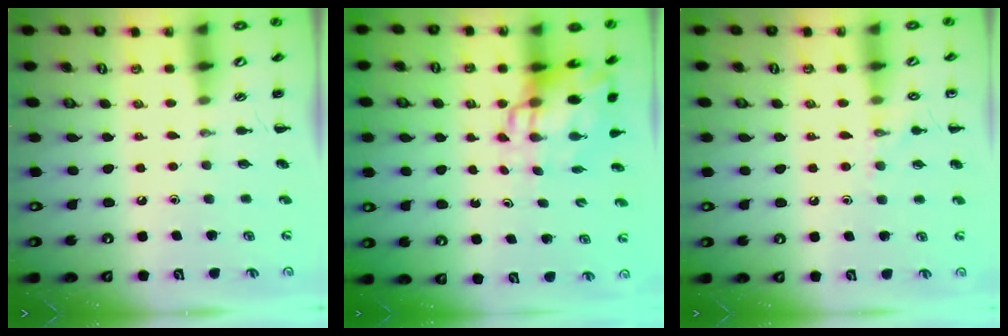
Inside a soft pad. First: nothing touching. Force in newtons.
{"total": 8.6, "press": 8.2, "slide": 2.3}
{"total": 7.5, "press": 7.3, "slide": 1.8}